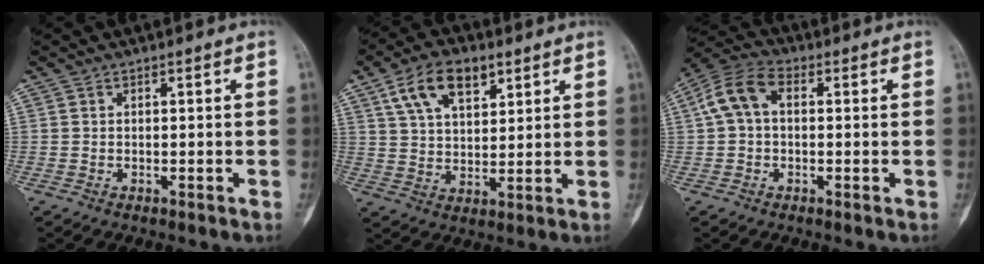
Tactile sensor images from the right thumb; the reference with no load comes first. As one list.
[{"total": 11.4, "force": [6.0, 6.2, 7.5], "torque": [-0.113, -0.014, 0.111]}, {"total": 7.8, "force": [1.0, 5.1, 5.8], "torque": [-0.116, 0.028, 0.010]}]